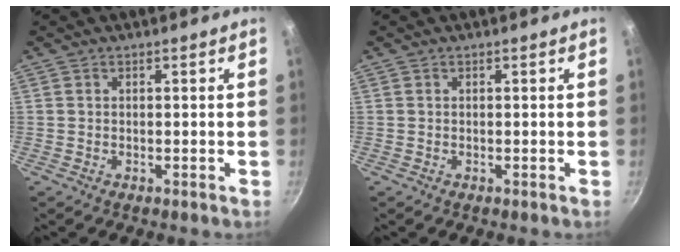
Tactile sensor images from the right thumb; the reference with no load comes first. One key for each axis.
{"total": 0.0}